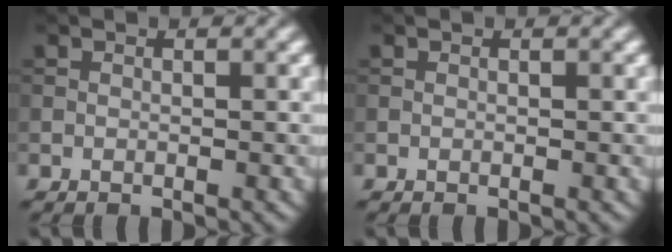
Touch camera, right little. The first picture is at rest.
{"total": 0.0}